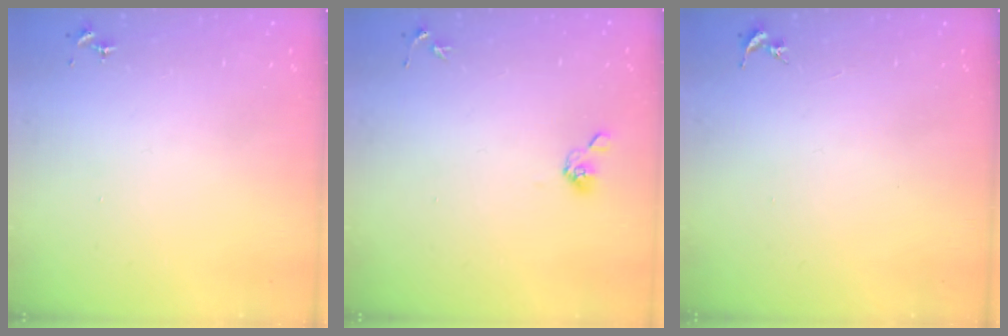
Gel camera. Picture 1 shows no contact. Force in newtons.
{"total": 5.0, "press": 4.7, "slide": 1.7}
{"total": 0.0}